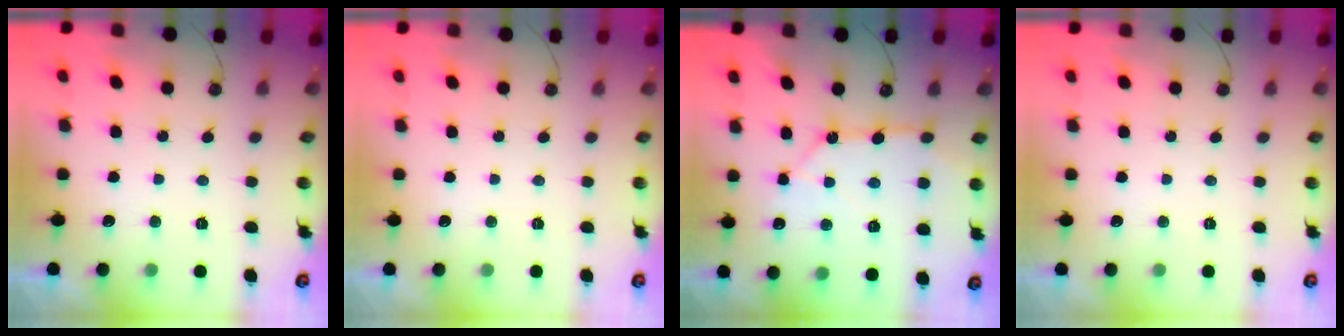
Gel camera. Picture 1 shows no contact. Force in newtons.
{"total": 0.0}
{"total": 11.4, "press": 11.3, "slide": 1.0}
{"total": 0.0}